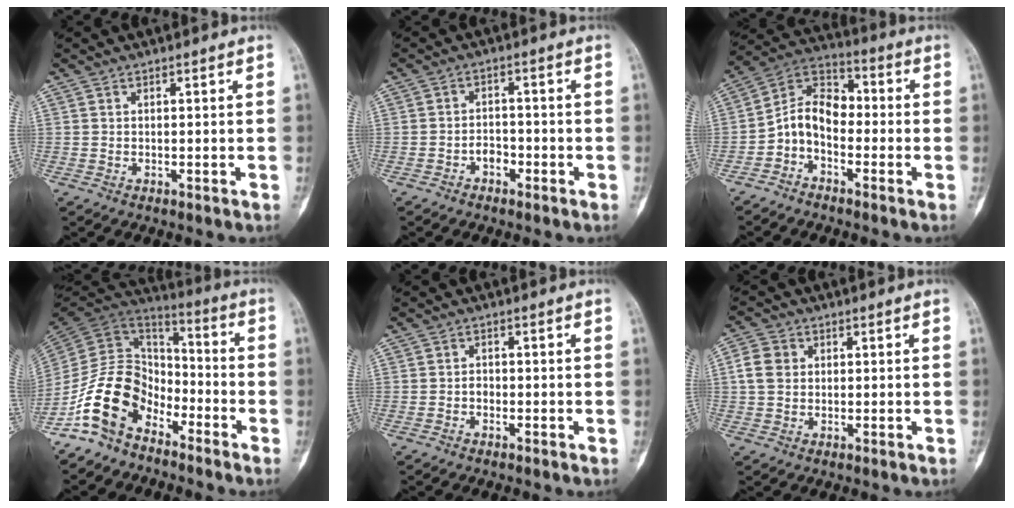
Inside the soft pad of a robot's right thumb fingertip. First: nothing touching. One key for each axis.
{"total": 2.9, "fx": -1.6, "fy": 2.0, "fz": 1.4, "tx": -0.009, "ty": 0.015, "tz": -0.029}
{"total": 8.9, "fx": -2.7, "fy": 6.2, "fz": 5.8, "tx": -0.091, "ty": 0.056, "tz": -0.067}
{"total": 14.3, "fx": -8.8, "fy": 9.0, "fz": 6.9, "tx": -0.118, "ty": 0.083, "tz": -0.182}
{"total": 1.2, "fx": -0.6, "fy": 0.9, "fz": 0.6, "tx": -0.005, "ty": 0.004, "tz": -0.014}
{"total": 4.6, "fx": 0.6, "fy": 3.9, "fz": 2.4, "tx": -0.041, "ty": 0.009, "tz": 0.008}